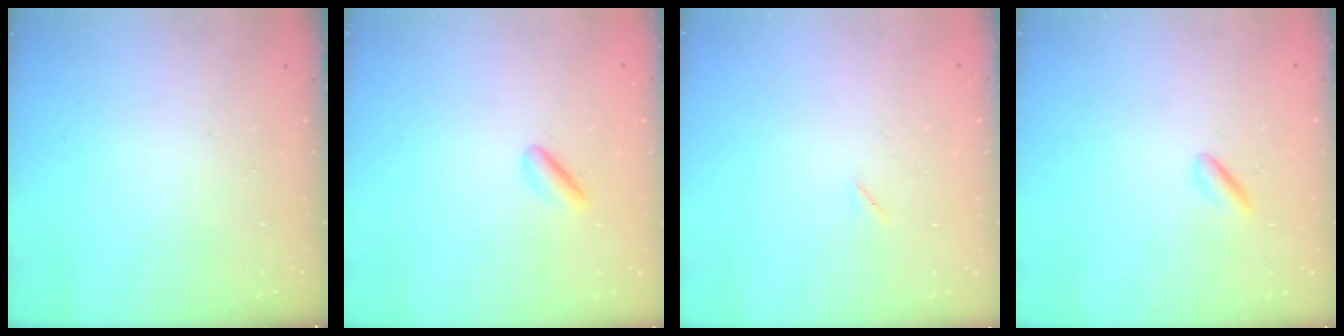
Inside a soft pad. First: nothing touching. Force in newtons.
{"total": 2.9, "press": 2.6, "slide": 1.2}
{"total": 1.6, "press": 1.6, "slide": 0.1}
{"total": 1.8, "press": 1.6, "slide": 0.8}